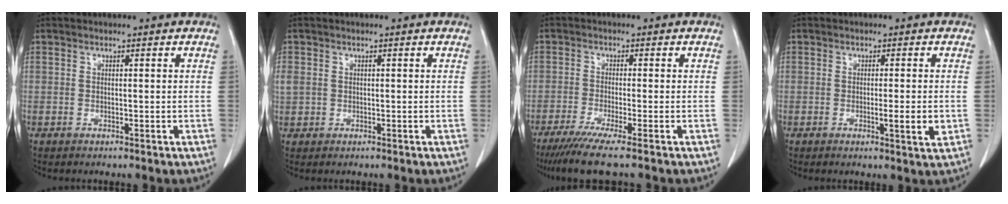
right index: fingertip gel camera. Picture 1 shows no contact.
{"total": 2.3, "force": [0.3, 2.1, 1.0], "torque": [-0.039, 0.014, 0.014]}
{"total": 7.1, "force": [-5.4, -0.8, 4.6], "torque": [-0.067, -0.019, -0.090]}
{"total": 3.5, "force": [-0.6, -0.1, 3.4], "torque": [-0.050, -0.009, -0.009]}